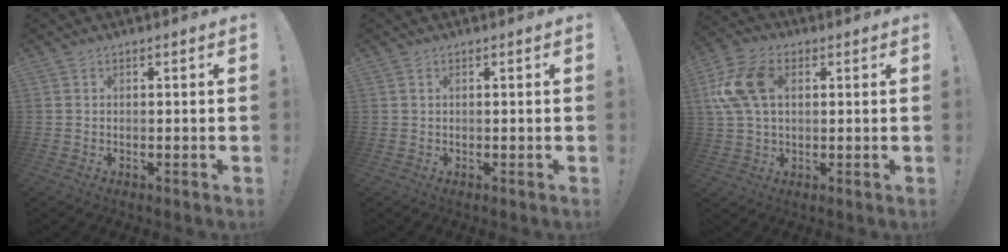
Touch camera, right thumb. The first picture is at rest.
{"total": 0.0}
{"total": 15.1, "force": [3.2, 9.6, 11.1], "torque": [-0.214, 0.004, 0.063]}